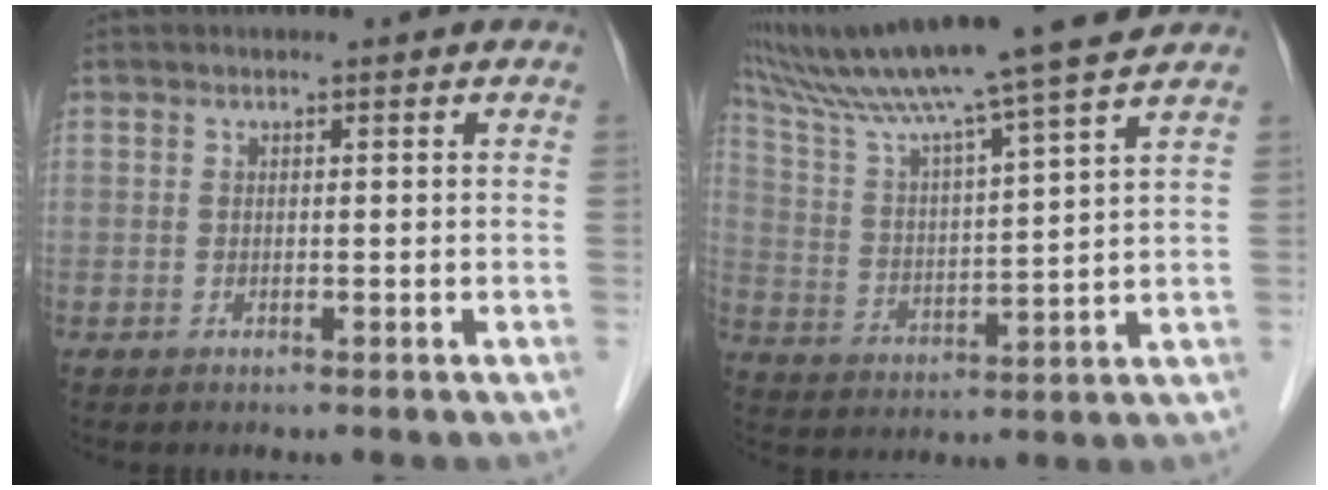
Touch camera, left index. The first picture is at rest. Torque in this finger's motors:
{"motor_torque": [-0.06, -0.43, 0.83, 0.21]}